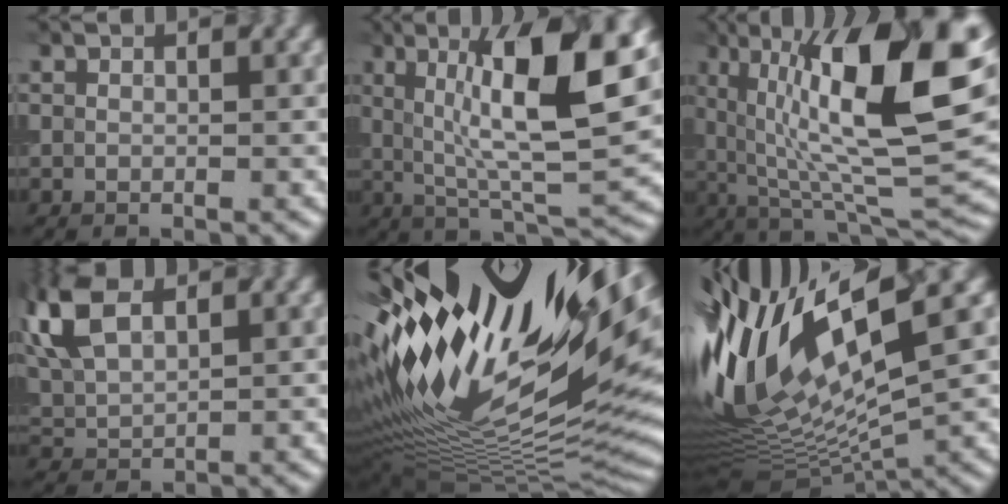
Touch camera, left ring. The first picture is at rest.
{"total": 10.8, "force": [2.5, 2.0, 10.3], "torque": [-0.158, 0.006, 0.054]}
{"total": 15.6, "force": [3.8, 4.3, 14.5], "torque": [-0.229, 0.007, 0.064]}
{"total": 8.5, "force": [3.8, 4.8, 6.0], "torque": [-0.157, 0.035, 0.069]}
{"total": 19.0, "force": [6.0, 6.4, 16.9], "torque": [-0.297, 0.000, 0.133]}
{"total": 14.8, "force": [3.7, 4.2, 13.7], "torque": [-0.293, 0.015, 0.082]}